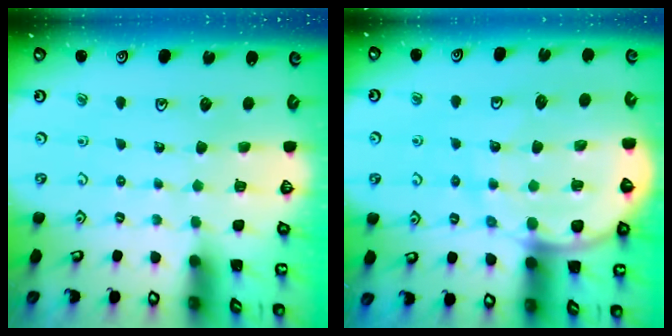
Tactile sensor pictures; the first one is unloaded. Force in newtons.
{"total": 11.7, "press": 11.6, "slide": 1.5}